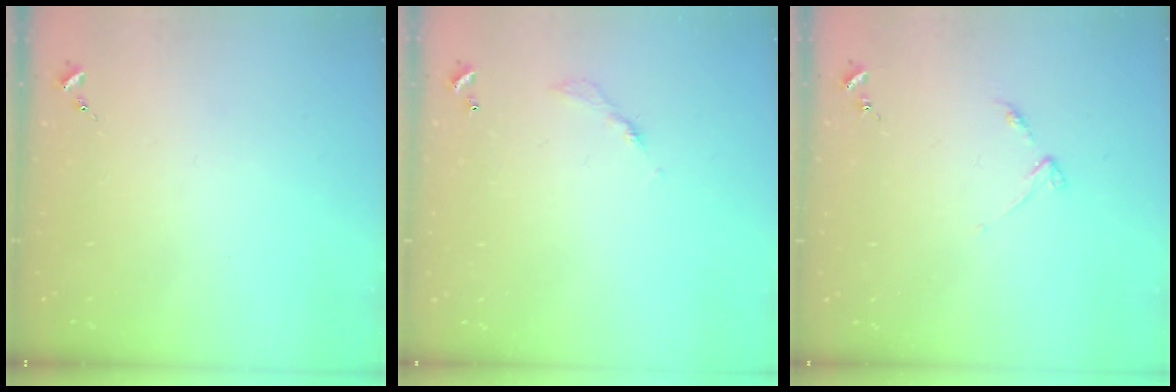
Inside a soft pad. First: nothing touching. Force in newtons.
{"total": 3.6, "press": 3.6, "slide": 0.2}
{"total": 4.2, "press": 4.1, "slide": 0.4}